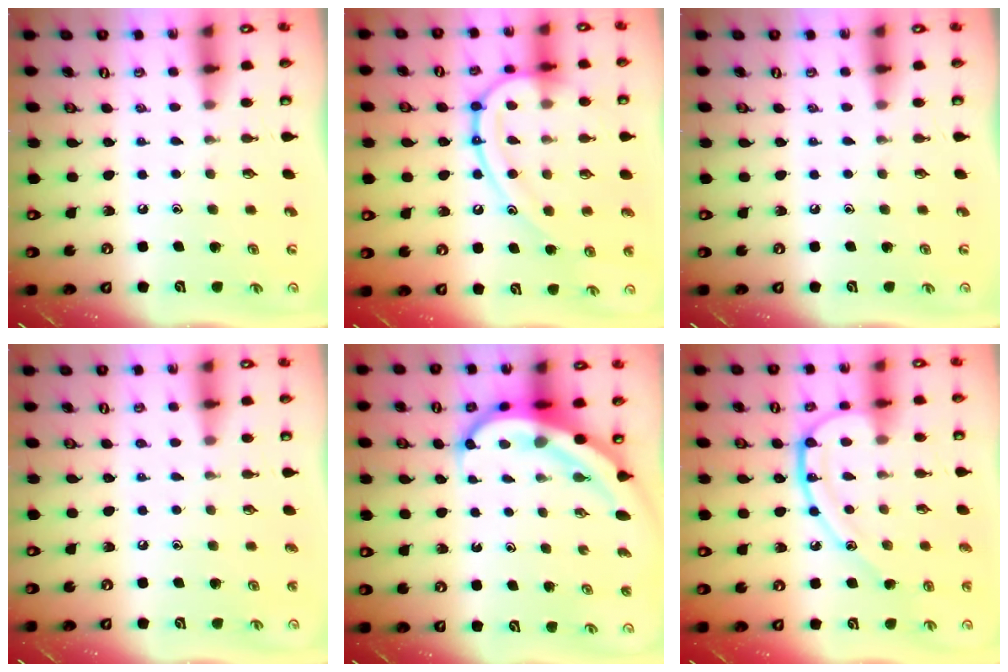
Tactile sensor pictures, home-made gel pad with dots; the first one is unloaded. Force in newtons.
{"total": 17.3, "press": 17.2, "slide": 1.9}
{"total": 0.0}
{"total": 3.4, "press": 3.4, "slide": 0.3}
{"total": 8.9, "press": 8.8, "slide": 1.2}
{"total": 13.4, "press": 13.4, "slide": 0.8}